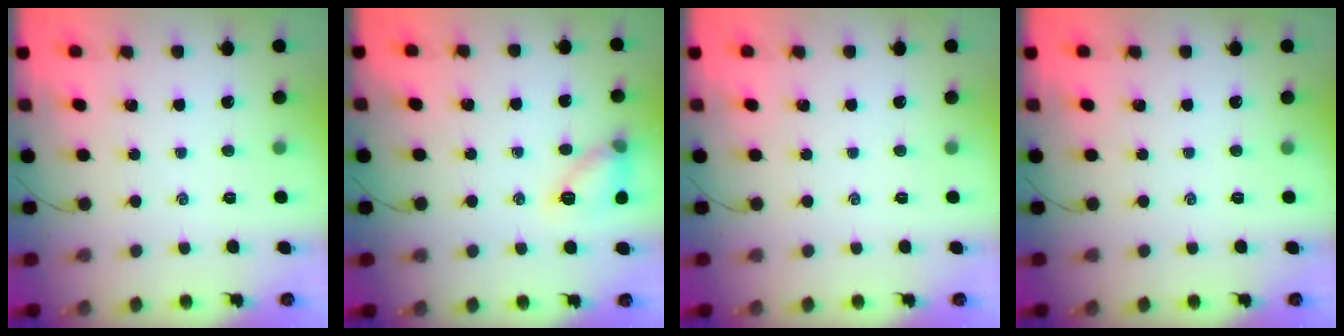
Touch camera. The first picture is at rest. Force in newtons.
{"total": 10.5, "press": 10.5, "slide": 0.6}
{"total": 0.0}
{"total": 0.0}